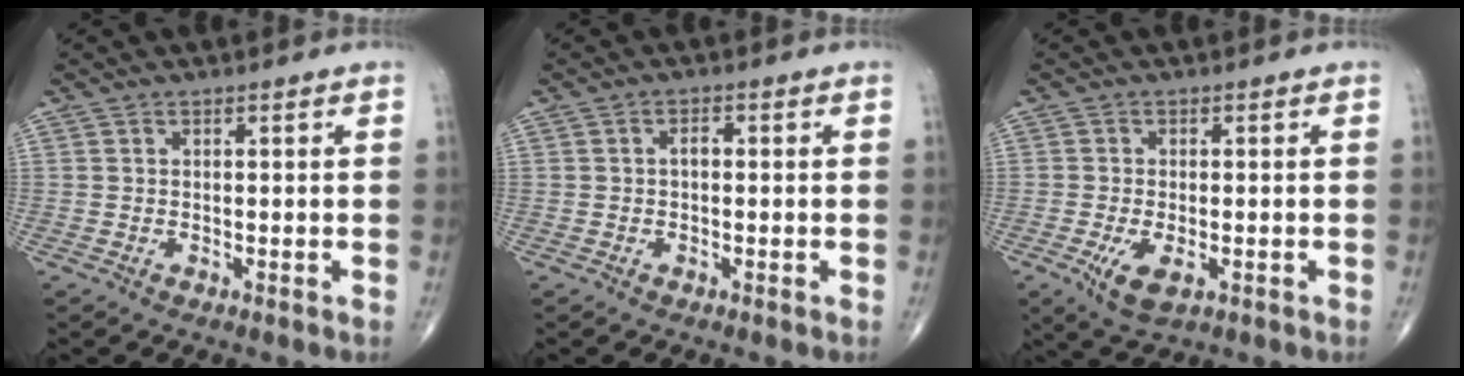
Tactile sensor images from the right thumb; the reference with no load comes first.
{"total": 1.5, "force": [-0.1, 0.9, 1.2], "torque": [-0.012, 0.006, -0.006]}
{"total": 5.7, "force": [-2.0, 2.6, 4.6], "torque": [-0.086, -0.008, -0.029]}